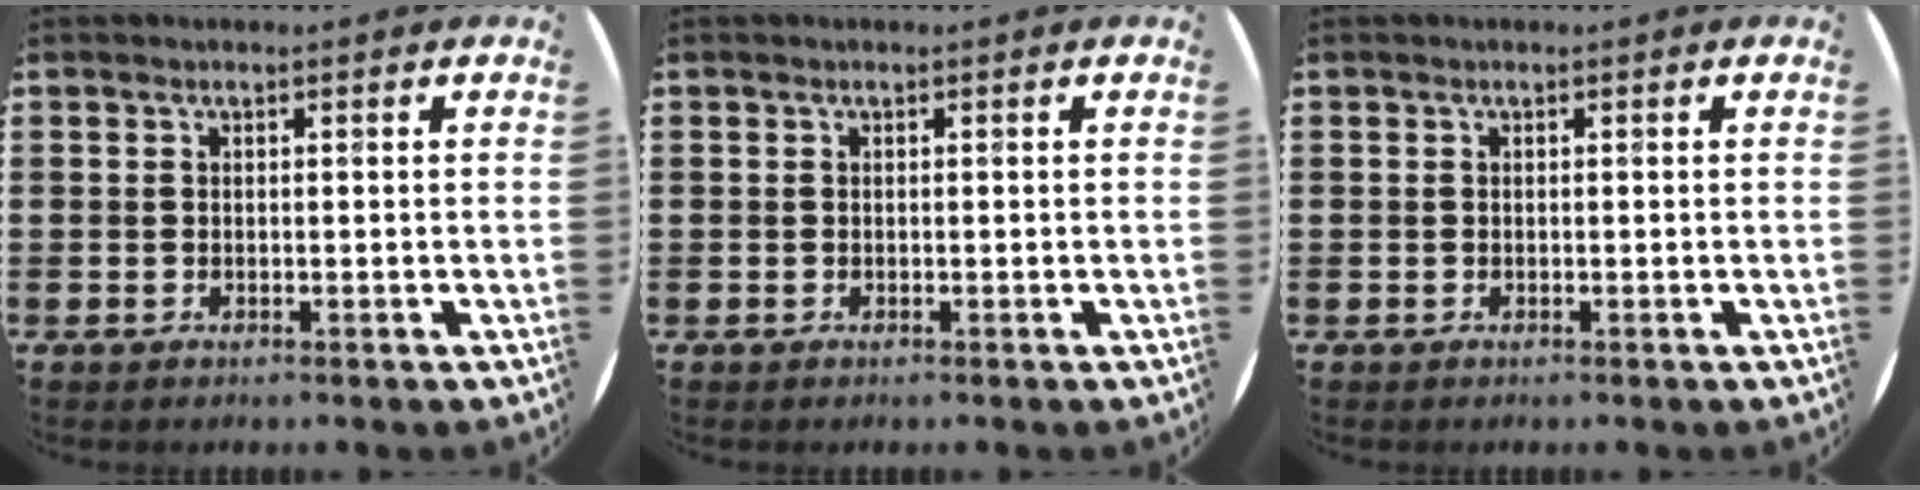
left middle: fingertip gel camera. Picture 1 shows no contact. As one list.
[{"total": 0.0}, {"total": 0.0}]